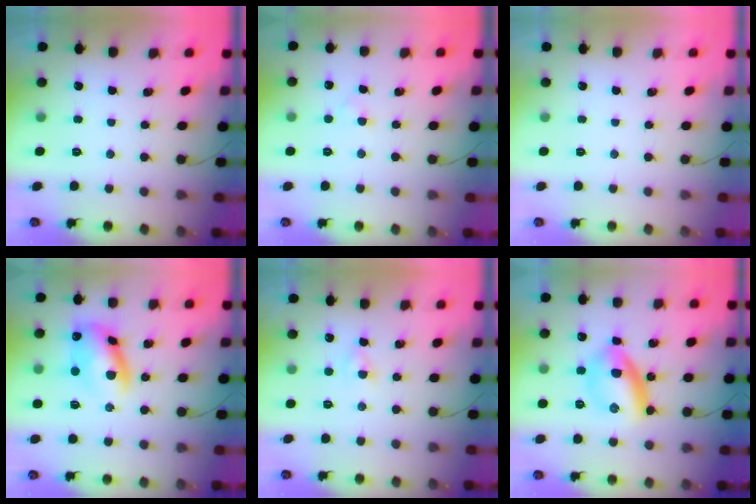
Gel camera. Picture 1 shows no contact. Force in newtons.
{"total": 1.7, "press": 1.4, "slide": 0.8}
{"total": 0.0}
{"total": 10.4, "press": 10.2, "slide": 1.9}
{"total": 1.9, "press": 1.7, "slide": 0.9}
{"total": 10.6, "press": 10.6, "slide": 0.5}